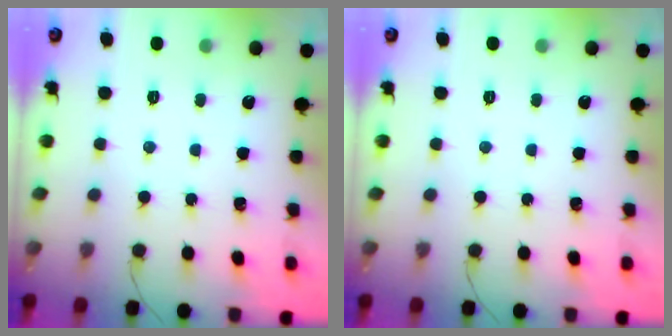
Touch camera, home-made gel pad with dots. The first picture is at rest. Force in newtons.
{"total": 0.0}